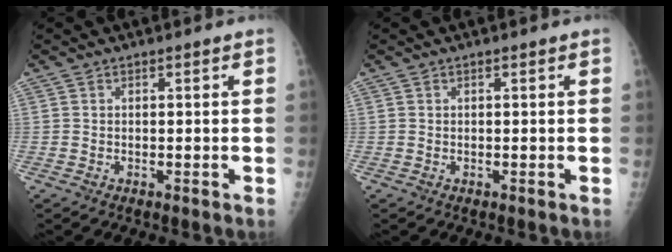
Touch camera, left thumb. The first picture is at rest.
{"total": 0.0}